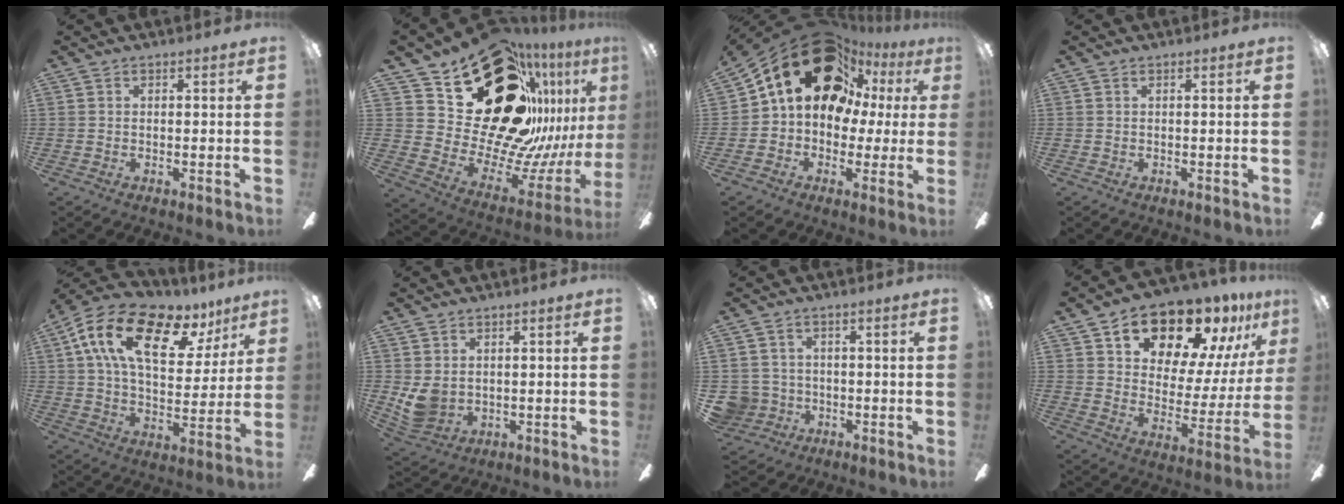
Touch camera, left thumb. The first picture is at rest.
{"total": 33.5, "force": [15.8, 19.3, 22.4], "torque": [-0.321, -0.128, 0.323]}
{"total": 22.9, "force": [10.8, 14.6, 13.9], "torque": [-0.245, -0.046, 0.192]}
{"total": 0.0}
{"total": 21.2, "force": [10.9, 10.8, 14.7], "torque": [-0.248, -0.033, 0.186]}
{"total": 6.0, "force": [1.4, 4.9, 3.2], "torque": [-0.083, -0.009, 0.027]}
{"total": 5.8, "force": [-0.8, 5.7, 0.7], "torque": [-0.046, 0.010, -0.011]}
{"total": 19.0, "force": [14.7, 8.8, 8.2], "torque": [-0.121, -0.105, 0.252]}